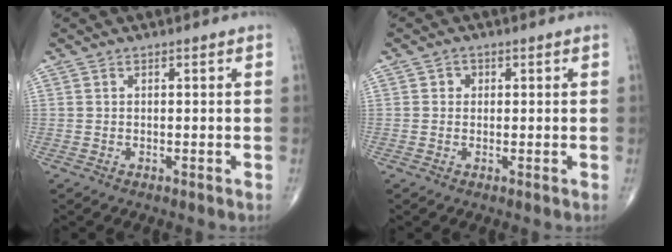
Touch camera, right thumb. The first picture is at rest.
{"total": 1.4, "force": [0.2, 1.3, 0.4], "torque": [0.001, 0.003, -0.001]}